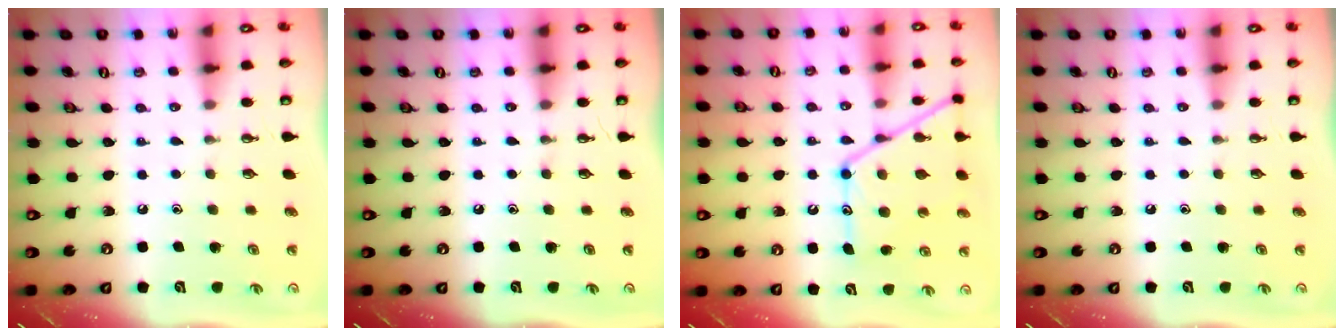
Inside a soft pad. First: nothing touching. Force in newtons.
{"total": 0.0}
{"total": 16.1, "press": 16.0, "slide": 1.4}
{"total": 0.0}